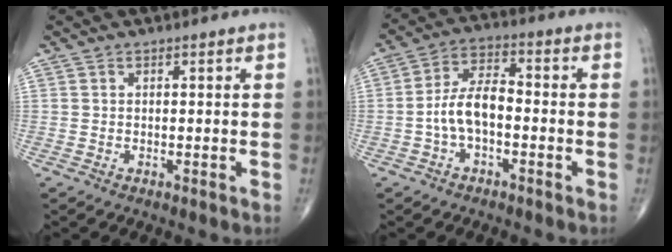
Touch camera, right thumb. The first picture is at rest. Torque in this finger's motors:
{"motor_torque": [1.23, 1.20, 1.01, -0.05, 0.09]}